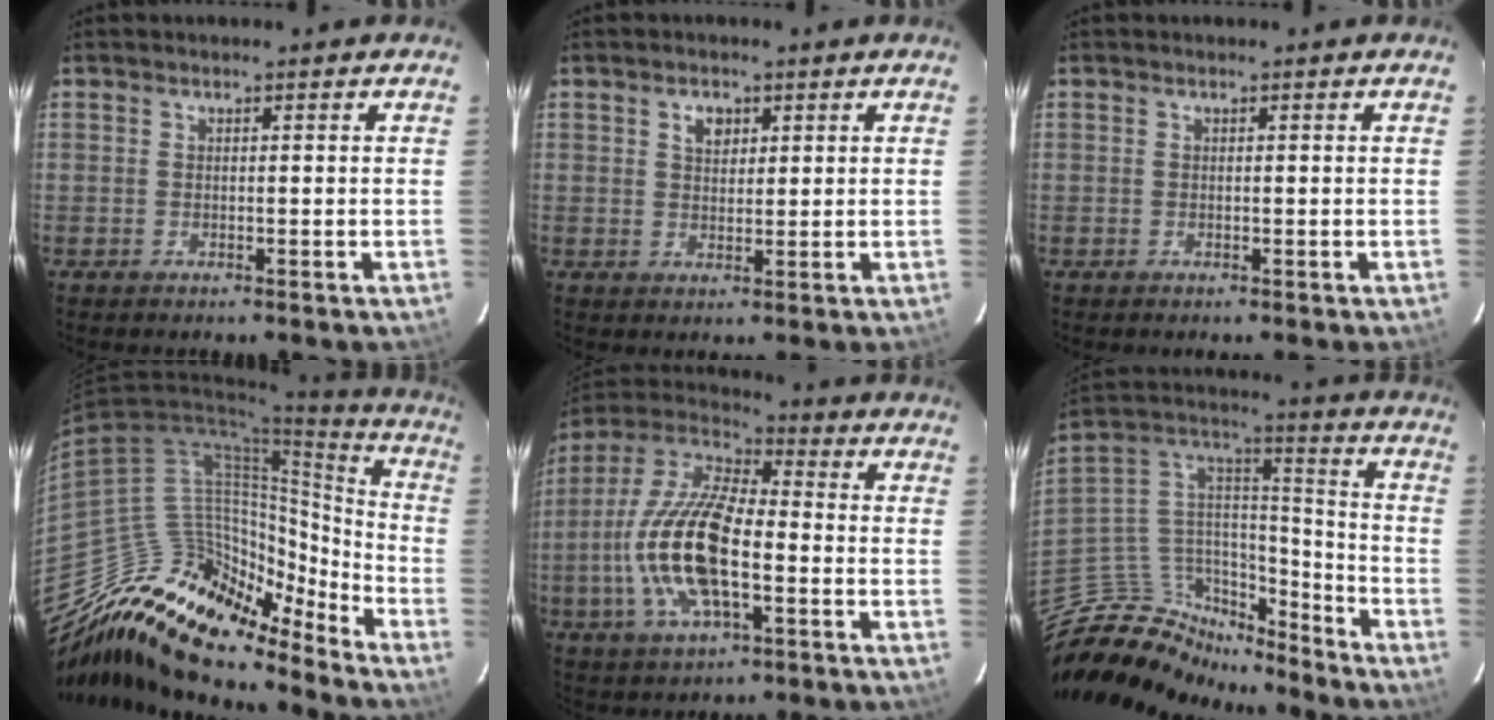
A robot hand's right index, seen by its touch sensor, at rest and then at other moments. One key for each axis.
{"total": 3.3, "fx": 1.5, "fy": 2.3, "fz": 1.8, "tx": -0.027, "ty": 0.007, "tz": 0.027}
{"total": 0.0}
{"total": 20.8, "fx": -18.0, "fy": 6.7, "fz": 8.0, "tx": -0.125, "ty": 0.024, "tz": -0.312}
{"total": 18.2, "fx": -4.1, "fy": 7.3, "fz": 16.2, "tx": -0.336, "ty": -0.002, "tz": -0.085}
{"total": 17.1, "fx": -13.5, "fy": 8.6, "fz": 6.2, "tx": -0.141, "ty": 0.063, "tz": -0.230}